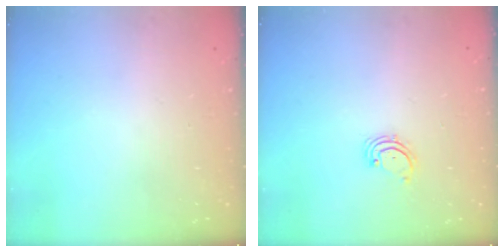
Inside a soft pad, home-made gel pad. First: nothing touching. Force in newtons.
{"total": 2.1, "press": 2.1, "slide": 0.3}